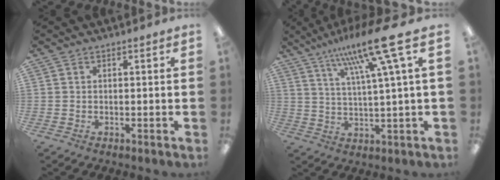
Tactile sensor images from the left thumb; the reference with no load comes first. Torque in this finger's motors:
{"motor_torque": [0.94, 0.06, 0.90, -0.62, 0.11]}